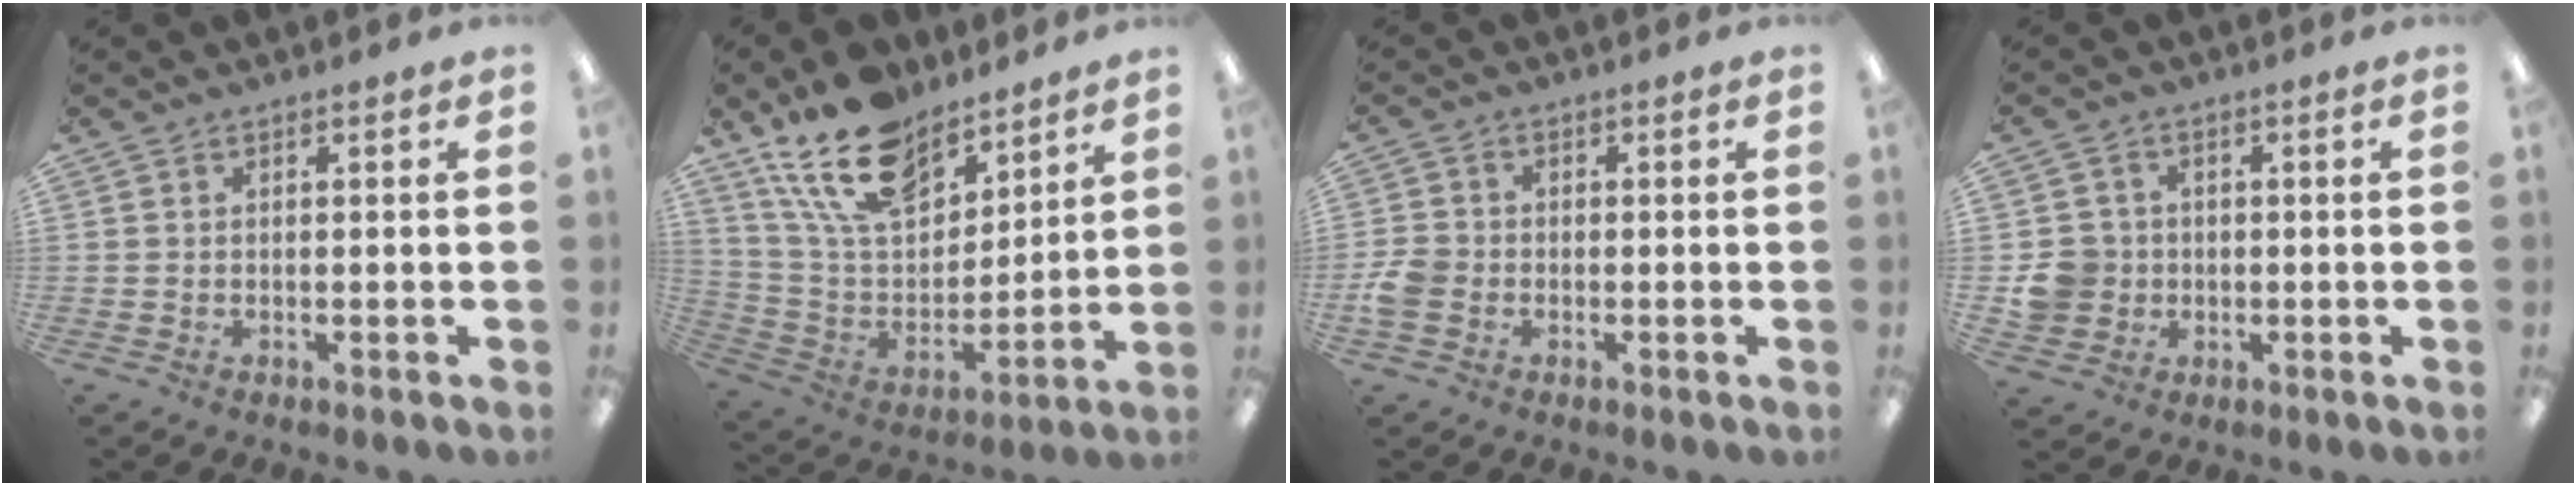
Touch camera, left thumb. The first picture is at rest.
{"total": 18.7, "force": [13.3, 9.8, 8.8], "torque": [-0.178, -0.066, 0.245]}
{"total": 5.0, "force": [-1.5, 4.1, 2.5], "torque": [-0.051, 0.010, -0.027]}
{"total": 7.1, "force": [-0.3, 6.8, 2.2], "torque": [-0.049, 0.015, -0.003]}